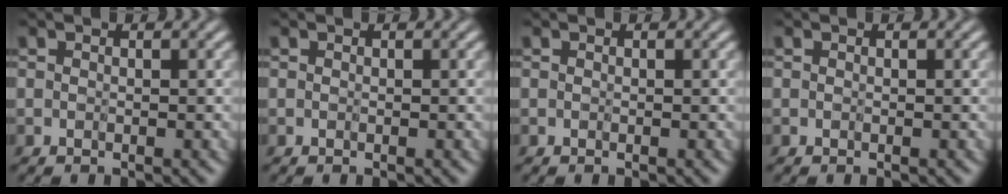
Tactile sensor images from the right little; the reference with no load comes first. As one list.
[{"total": 0.0}, {"total": 0.0}, {"total": 0.0}]